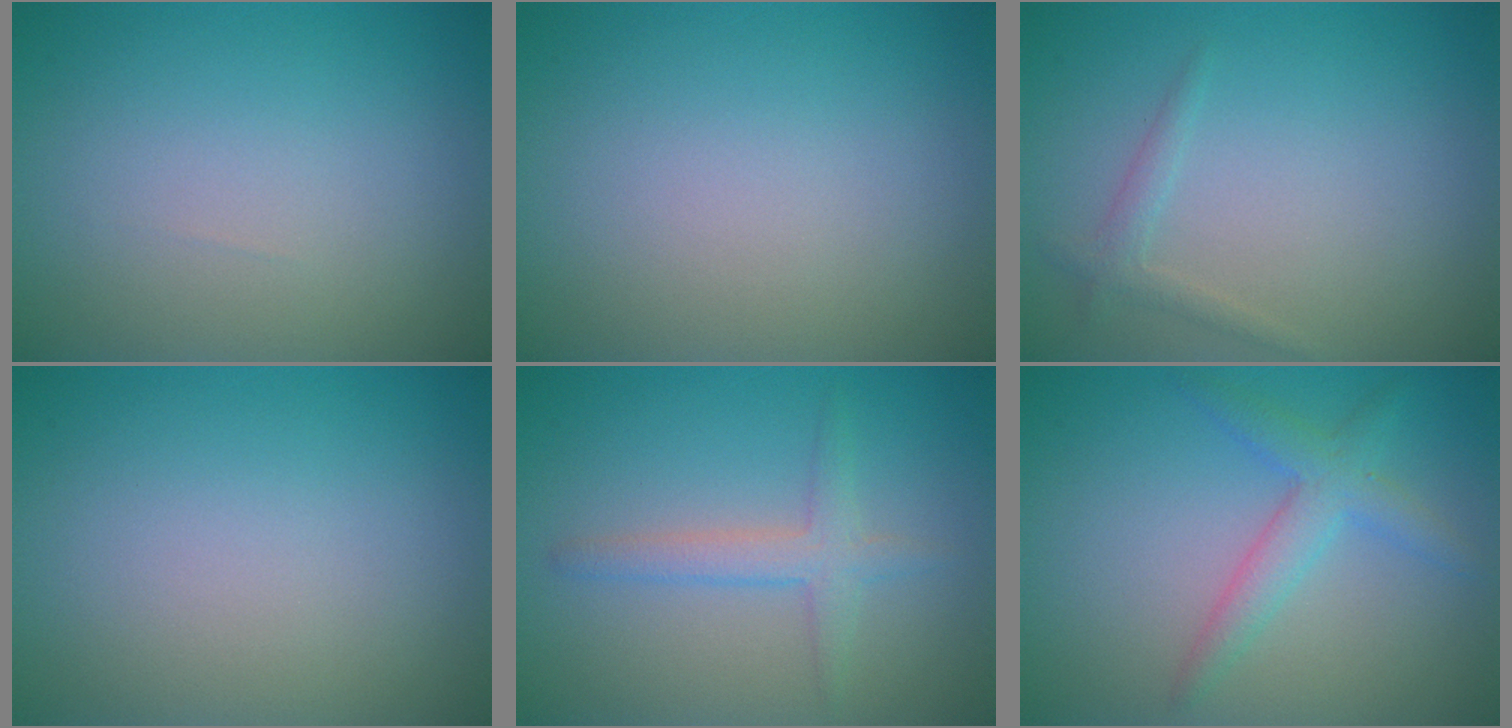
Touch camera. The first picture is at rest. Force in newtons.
{"total": 0.0}
{"total": 1.2, "press": 1.2, "slide": 0.1}
{"total": 0.0}
{"total": 2.3, "press": 2.3, "slide": 0.1}
{"total": 2.1, "press": 2.1, "slide": 0.1}